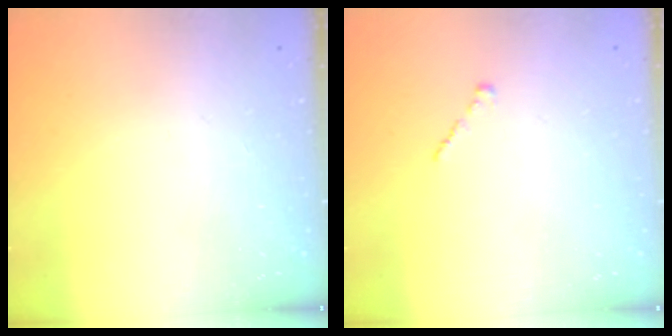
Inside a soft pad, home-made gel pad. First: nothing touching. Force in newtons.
{"total": 0.0}